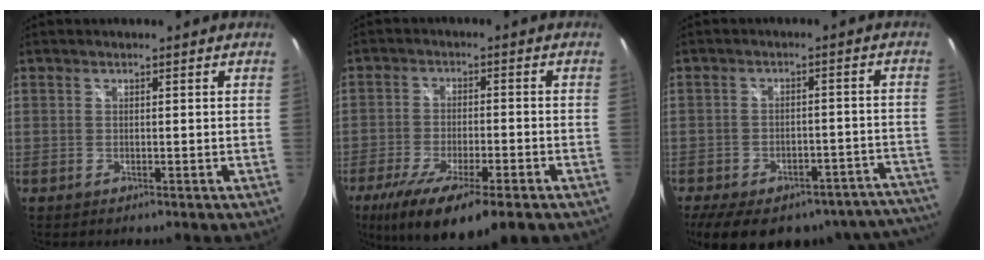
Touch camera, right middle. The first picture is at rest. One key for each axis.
{"total": 15.8, "fx": -10.1, "fy": 3.6, "fz": 11.5, "tx": -0.223, "ty": -0.056, "tz": -0.167}
{"total": 25.5, "fx": -21.3, "fy": 9.3, "fz": 10.5, "tx": -0.167, "ty": 0.006, "tz": -0.252}